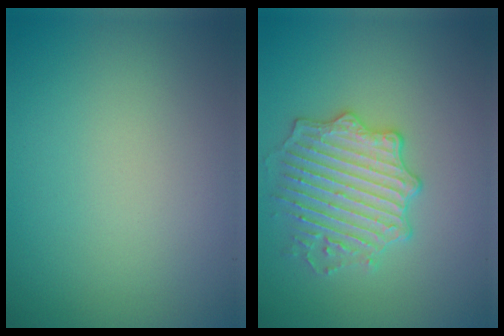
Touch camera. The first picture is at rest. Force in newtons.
{"total": 4.0, "press": 4.0, "slide": 0.5}